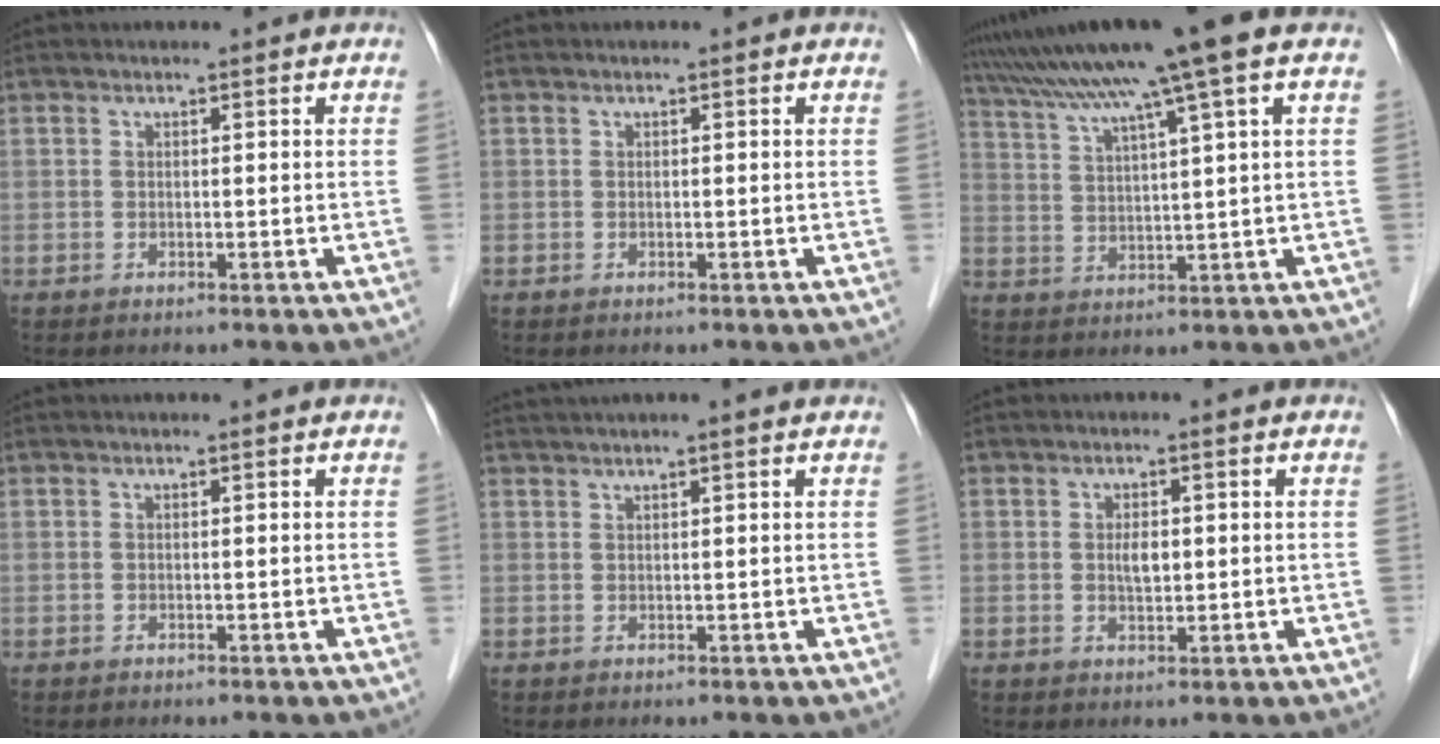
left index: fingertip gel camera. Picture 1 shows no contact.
{"total": 0.0}
{"total": 12.3, "force": [8.8, -2.0, 8.4], "torque": [-0.140, 0.021, 0.133]}
{"total": 0.0}
{"total": 4.8, "force": [3.9, -0.4, 2.8], "torque": [-0.042, 0.035, 0.063]}
{"total": 2.8, "force": [0.0, 1.6, 2.3], "torque": [-0.040, 0.004, 0.003]}